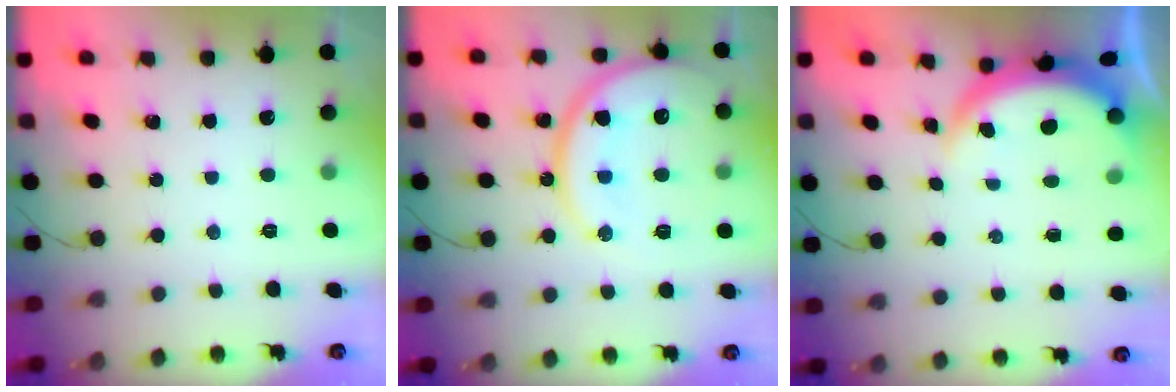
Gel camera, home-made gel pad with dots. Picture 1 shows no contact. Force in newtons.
{"total": 17.8, "press": 17.7, "slide": 1.4}
{"total": 5.4, "press": 5.3, "slide": 0.4}